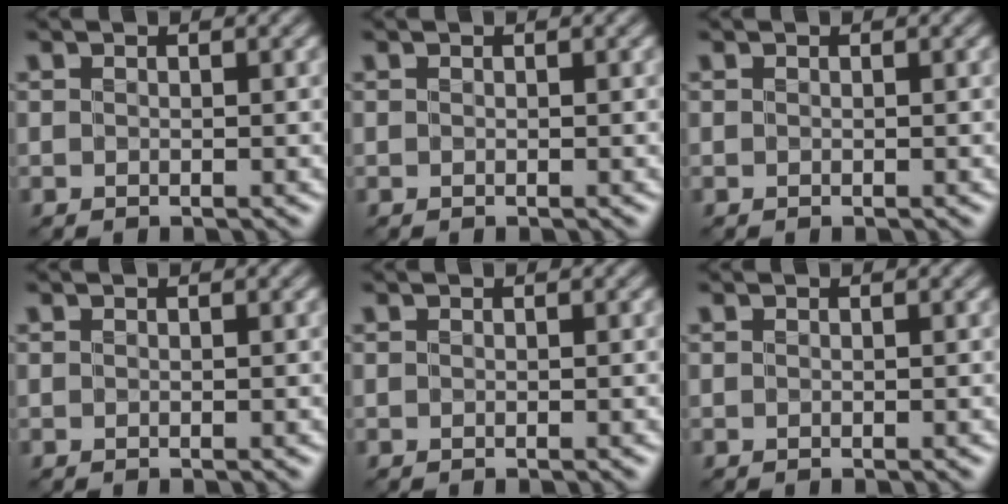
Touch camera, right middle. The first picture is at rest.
{"total": 0.0}
{"total": 0.0}
{"total": 0.0}
{"total": 0.0}
{"total": 0.0}